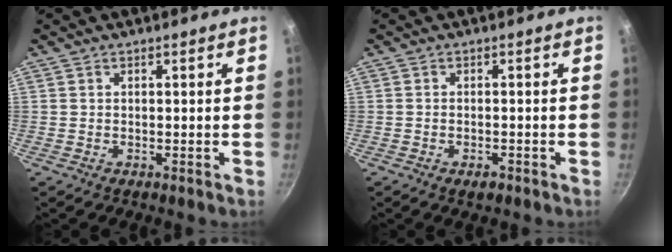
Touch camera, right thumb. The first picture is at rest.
{"total": 2.0, "force": [-1.2, 0.9, 1.3], "torque": [-0.020, 0.009, -0.018]}